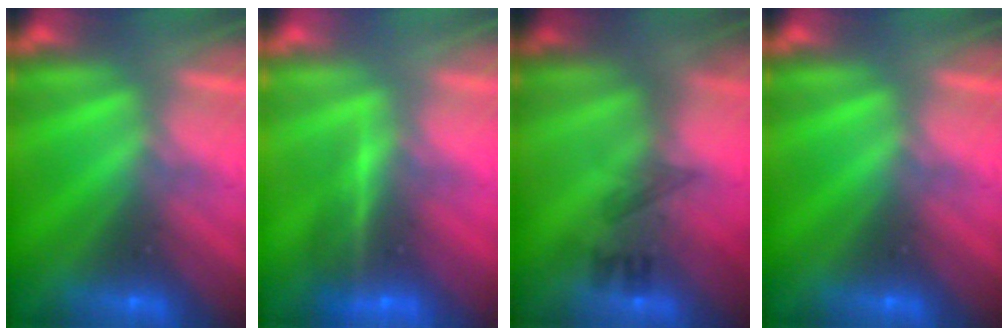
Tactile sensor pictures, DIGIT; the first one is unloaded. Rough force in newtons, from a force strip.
{"total": 1.7}
{"total": 2.3}
{"total": 0.0}